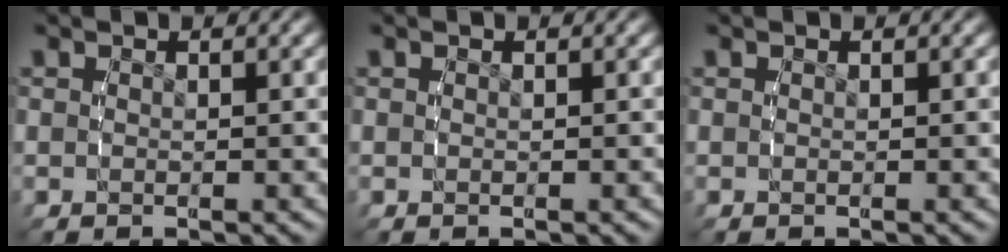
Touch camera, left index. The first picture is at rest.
{"total": 0.0}
{"total": 0.0}